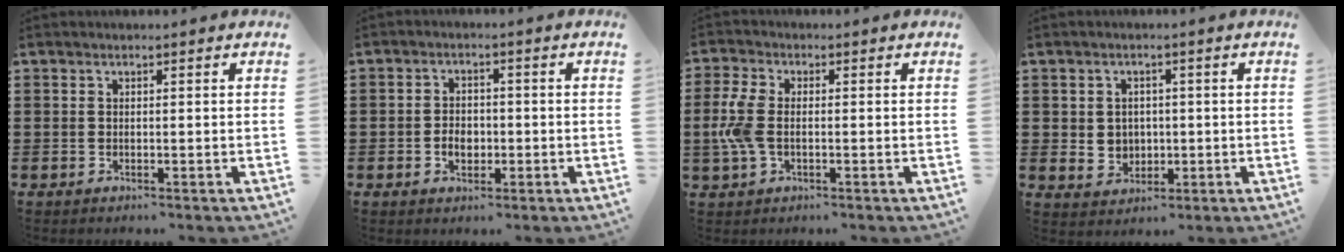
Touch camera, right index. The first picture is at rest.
{"total": 3.3, "force": [-1.0, 2.3, 2.2], "torque": [-0.037, -0.002, -0.021]}
{"total": 6.0, "force": [-0.5, 3.3, 4.9], "torque": [-0.133, -0.006, -0.019]}
{"total": 3.0, "force": [0.2, 2.9, 0.8], "torque": [-0.022, 0.003, 0.000]}